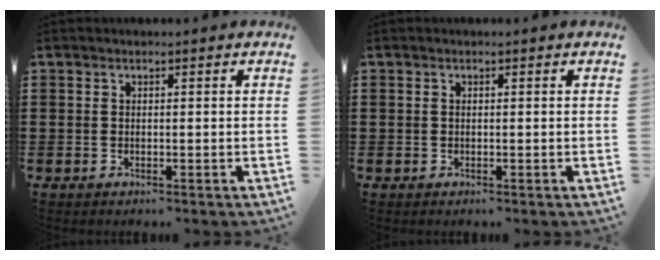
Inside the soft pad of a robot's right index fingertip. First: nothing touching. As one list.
[{"total": 0.0}]